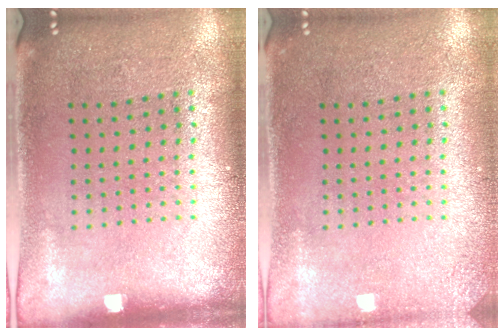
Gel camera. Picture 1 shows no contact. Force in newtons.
{"total": 1.4, "press": 1.4, "slide": 0.1}